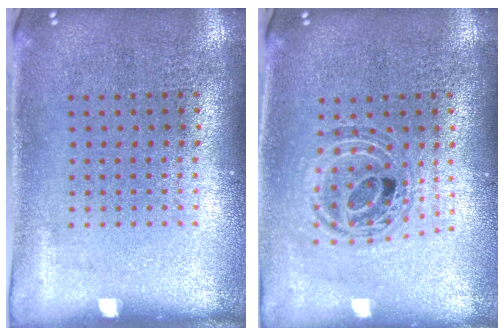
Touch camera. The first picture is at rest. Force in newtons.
{"total": 0.7, "press": 0.7, "slide": 0.2}